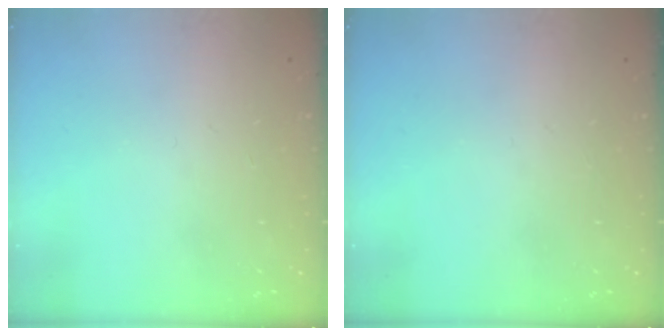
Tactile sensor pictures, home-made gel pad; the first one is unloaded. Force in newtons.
{"total": 0.0}